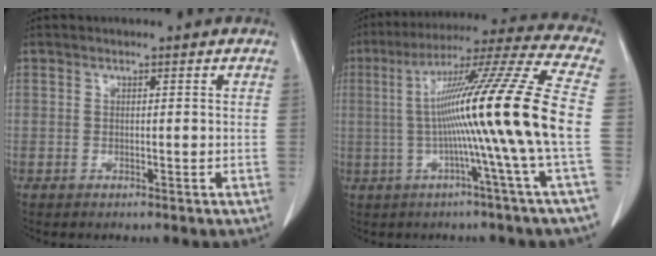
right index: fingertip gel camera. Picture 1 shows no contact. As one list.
[{"total": 20.0, "force": [-1.4, -3.1, 19.7], "torque": [-0.309, 0.006, -0.044]}]